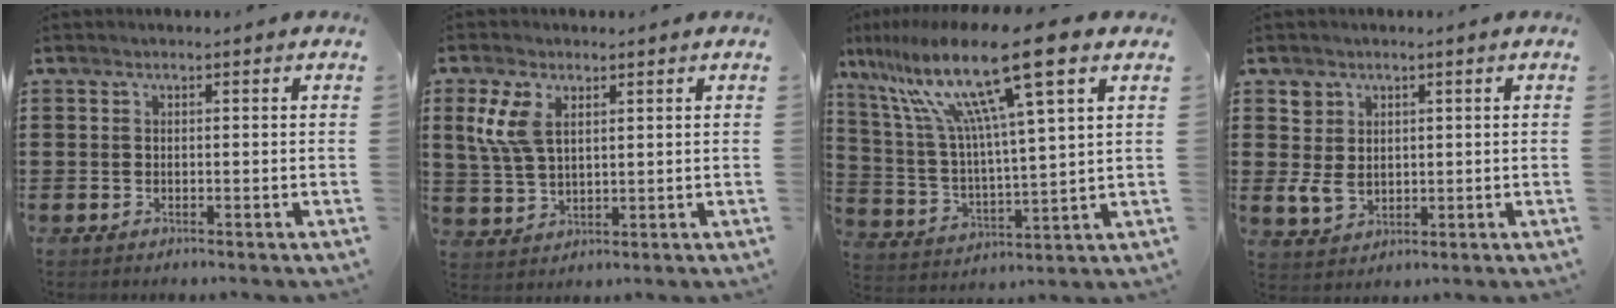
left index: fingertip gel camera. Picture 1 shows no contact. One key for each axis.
{"total": 6.7, "fx": 2.7, "fy": 3.5, "fz": 5.0, "tx": -0.122, "ty": 0.003, "tz": 0.046}
{"total": 15.8, "fx": 10.1, "fy": 1.5, "fz": 12.1, "tx": -0.257, "ty": -0.043, "tz": 0.162}
{"total": 4.4, "fx": 0.8, "fy": 3.7, "fz": 2.3, "tx": -0.059, "ty": 0.006, "tz": 0.016}